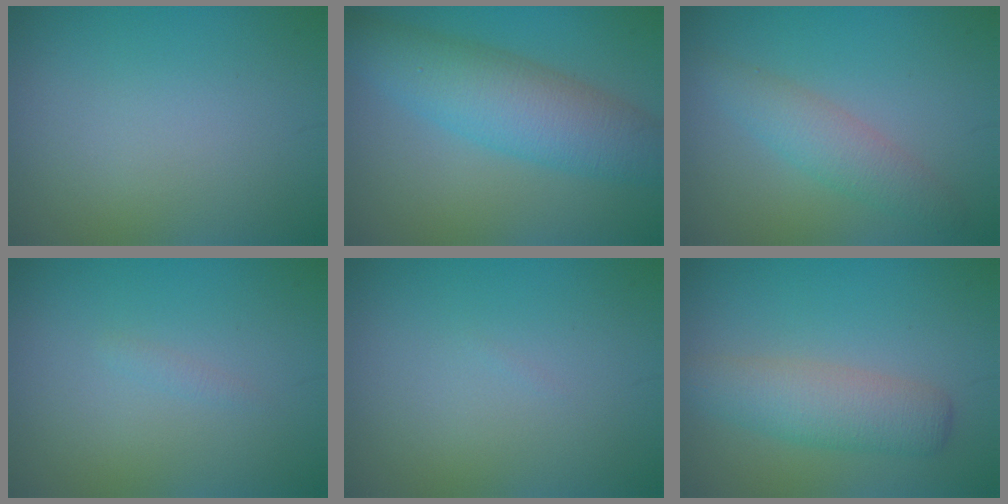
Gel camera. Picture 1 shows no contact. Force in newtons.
{"total": 6.7, "press": 6.7, "slide": 0.1}
{"total": 2.8, "press": 2.8, "slide": 0.0}
{"total": 0.5, "press": 0.5, "slide": 0.1}
{"total": 0.0}
{"total": 3.9, "press": 3.9, "slide": 0.2}